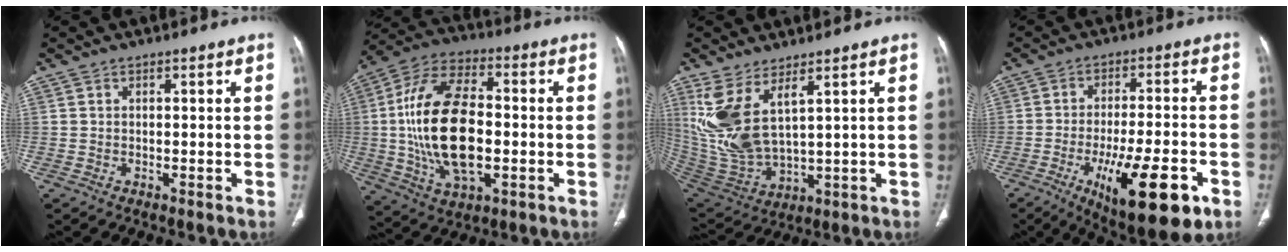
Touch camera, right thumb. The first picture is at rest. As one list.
[{"total": 21.1, "force": [-1.2, 11.2, 17.8], "torque": [-0.341, 0.014, -0.017]}, {"total": 13.1, "force": [5.5, 5.3, 10.6], "torque": [-0.233, -0.033, 0.135]}, {"total": 18.0, "force": [-7.5, 5.7, 15.4], "torque": [-0.223, 0.016, -0.102]}]